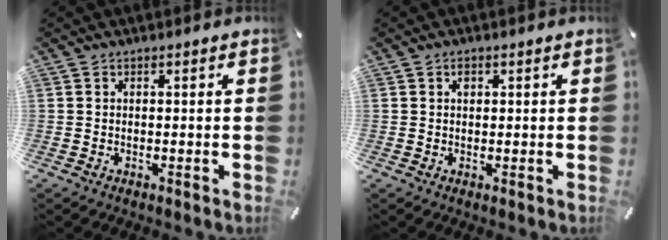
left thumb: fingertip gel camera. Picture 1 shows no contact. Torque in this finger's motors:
{"motor_torque": [0.56, 0.54, 0.24, -0.27, -0.01]}